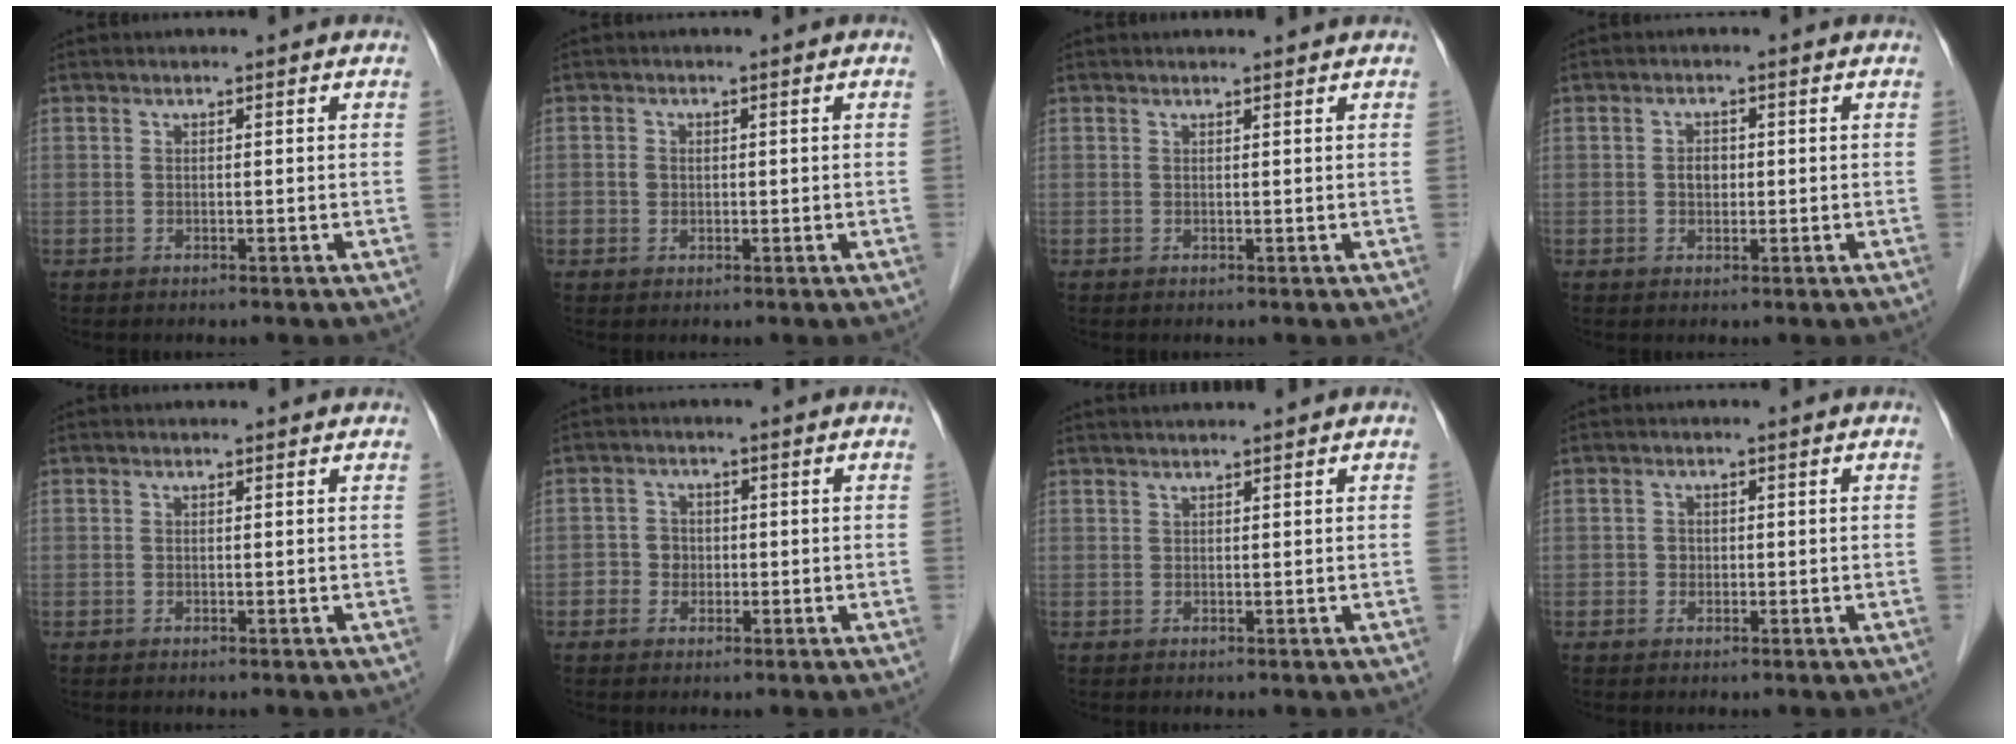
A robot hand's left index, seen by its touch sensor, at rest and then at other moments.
{"total": 1.5, "force": [0.1, 1.4, 0.7], "torque": [-0.018, 0.002, 0.005]}
{"total": 1.9, "force": [1.8, -0.2, 0.3], "torque": [-0.010, 0.003, 0.022]}
{"total": 1.9, "force": [0.0, 1.4, 1.3], "torque": [-0.024, 0.003, 0.001]}
{"total": 0.5, "force": [0.4, 0.2, 0.2], "torque": [-0.012, 0.004, 0.003]}
{"total": 2.6, "force": [-0.5, 2.5, 0.8], "torque": [-0.010, 0.007, -0.009]}
{"total": 2.1, "force": [2.0, -0.5, 0.5], "torque": [-0.004, 0.020, 0.039]}
{"total": 1.2, "force": [-0.1, 1.2, 0.4], "torque": [-0.008, 0.002, -0.001]}